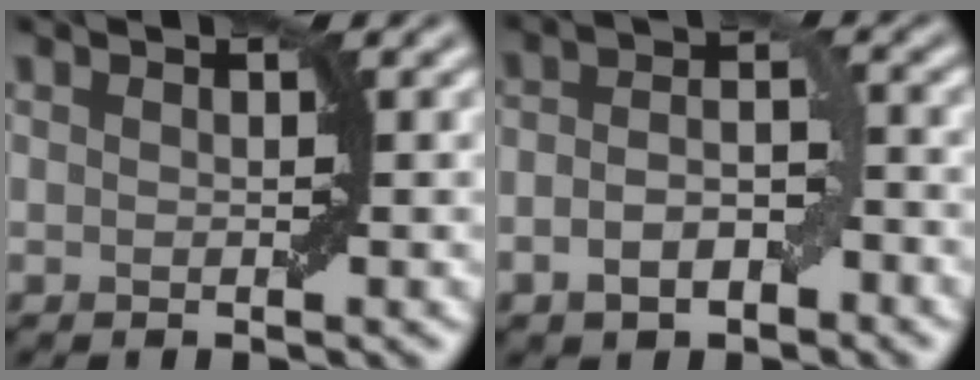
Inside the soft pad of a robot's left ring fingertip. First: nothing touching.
{"total": 4.4, "force": [-1.9, 2.3, 3.2], "torque": [-0.053, 0.004, -0.037]}